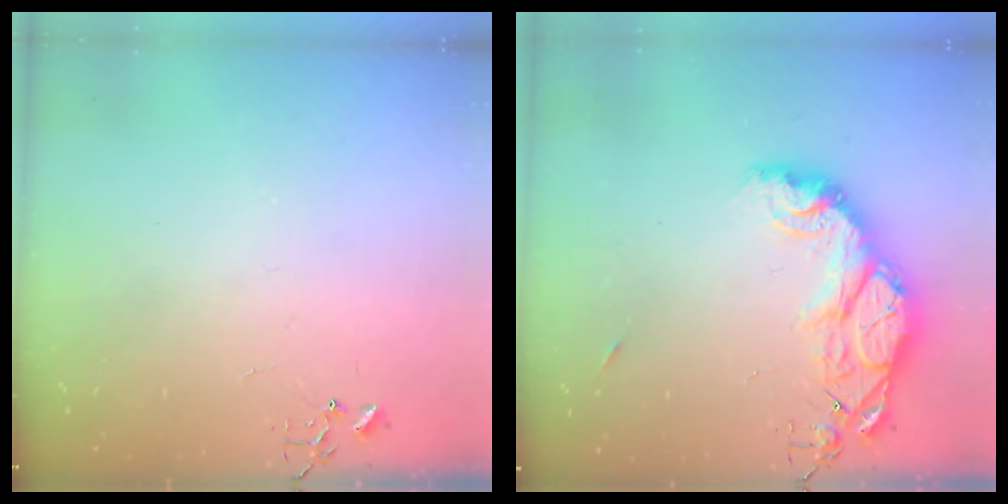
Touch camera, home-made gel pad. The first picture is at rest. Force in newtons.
{"total": 15.3, "press": 15.2, "slide": 1.3}